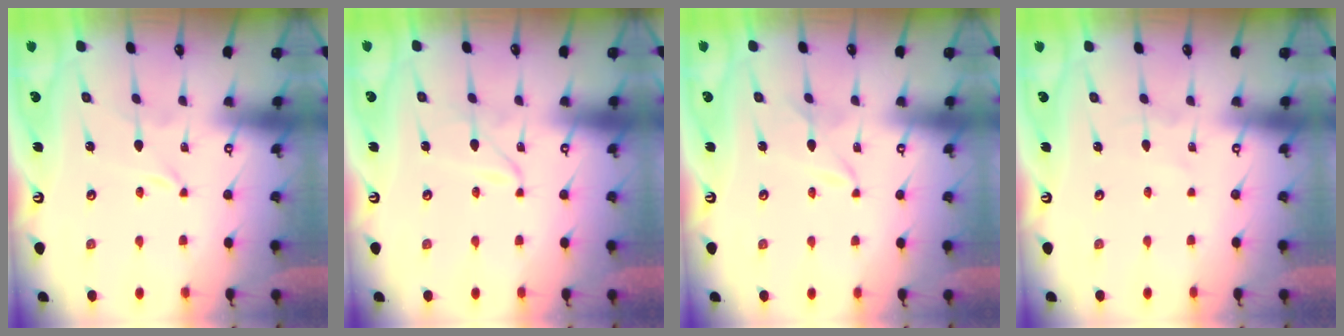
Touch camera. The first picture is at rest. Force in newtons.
{"total": 1.9, "press": 1.9, "slide": 0.2}
{"total": 2.1, "press": 2.1, "slide": 0.3}
{"total": 0.7, "press": 0.7, "slide": 0.0}